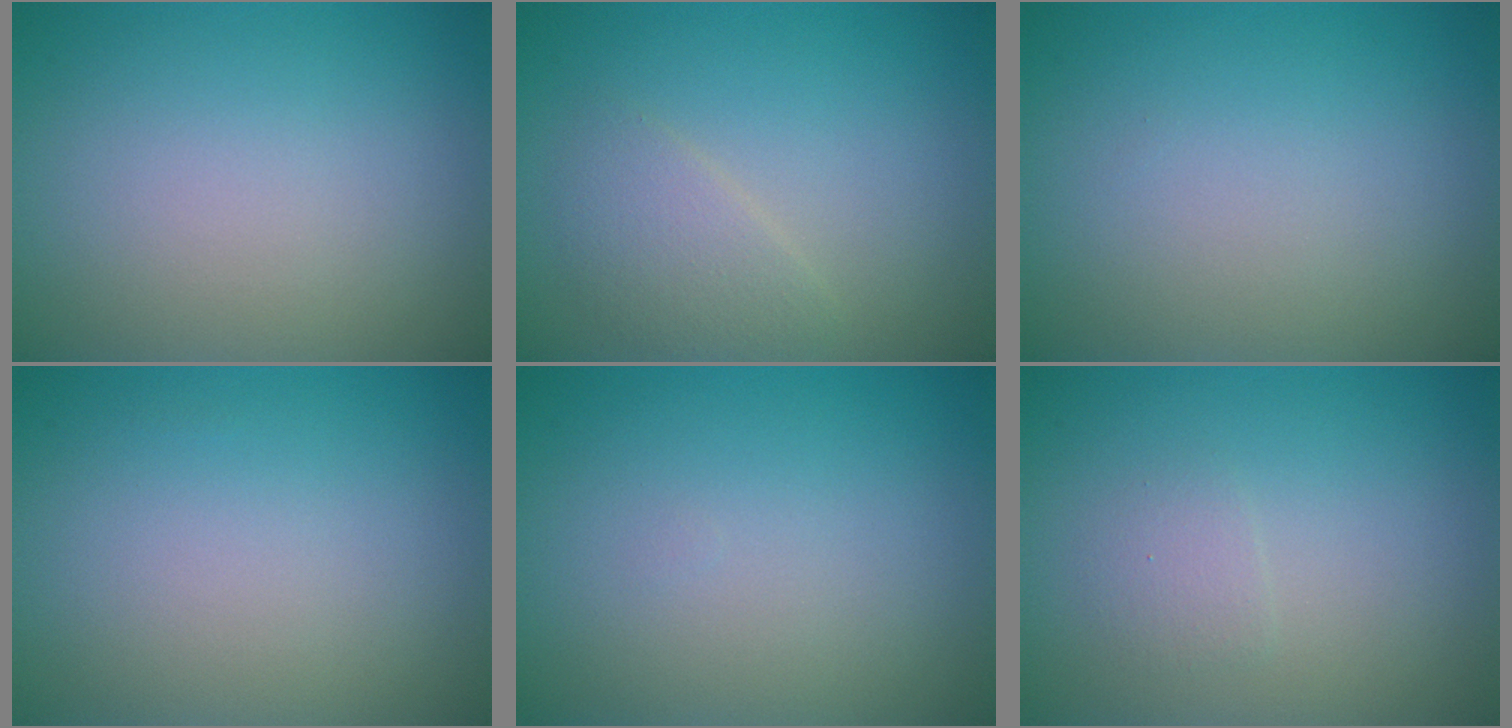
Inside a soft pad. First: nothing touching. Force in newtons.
{"total": 2.2, "press": 2.2, "slide": 0.1}
{"total": 0.0}
{"total": 0.0}
{"total": 0.0}
{"total": 1.1, "press": 1.1, "slide": 0.1}